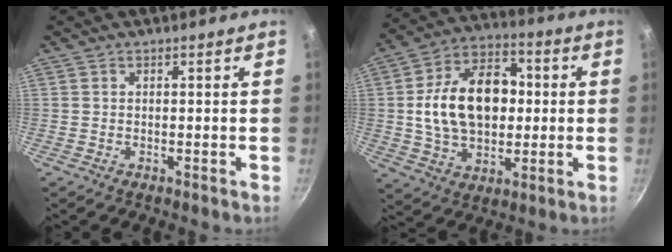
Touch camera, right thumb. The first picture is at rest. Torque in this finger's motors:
{"motor_torque": [-0.89, 1.85, 1.46, -0.06, 0.16]}